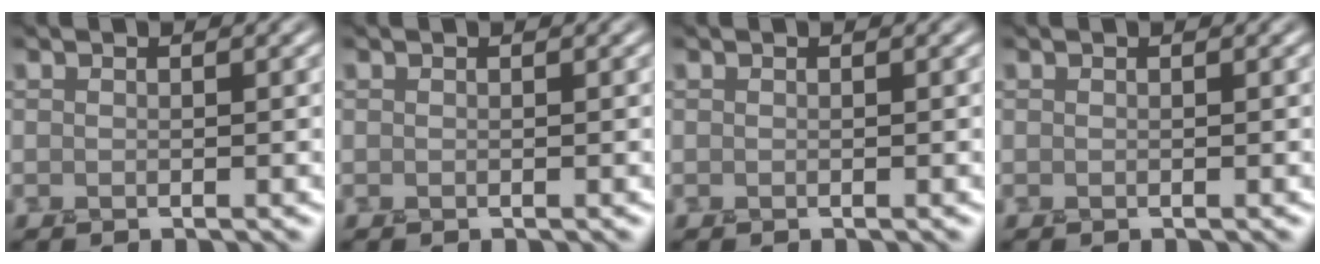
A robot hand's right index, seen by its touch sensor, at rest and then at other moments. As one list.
[{"total": 0.0}, {"total": 0.0}, {"total": 0.0}]